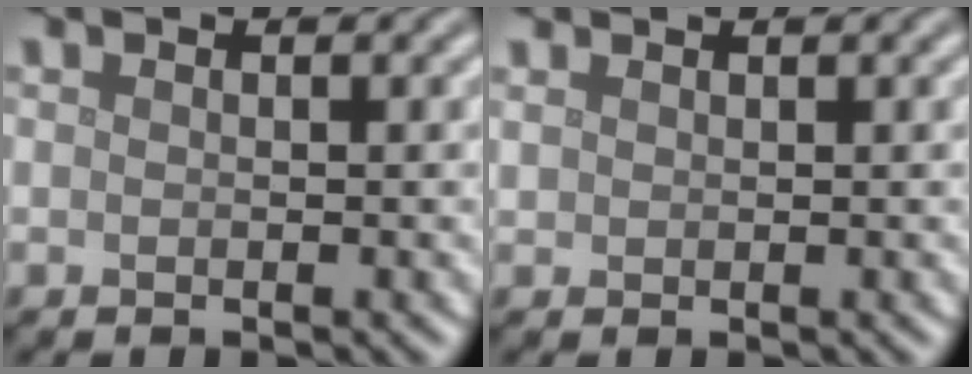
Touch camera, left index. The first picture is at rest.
{"total": 1.1, "force": [0.9, 0.7, 0.1], "torque": [-0.005, 0.005, 0.020]}